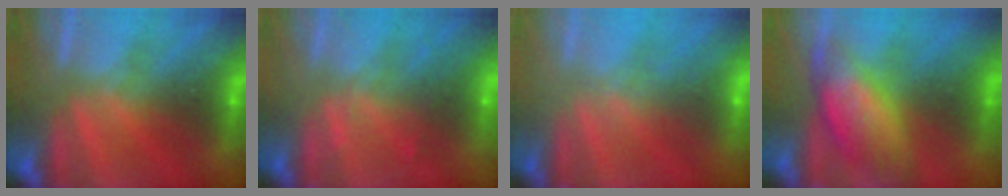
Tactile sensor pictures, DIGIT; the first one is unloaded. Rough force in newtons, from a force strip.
{"total": 2.3}
{"total": 1.7}
{"total": 6.8}